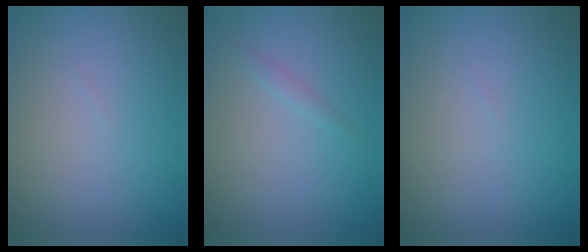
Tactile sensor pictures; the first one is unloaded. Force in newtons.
{"total": 0.7, "press": 0.7, "slide": 0.0}
{"total": 0.0}